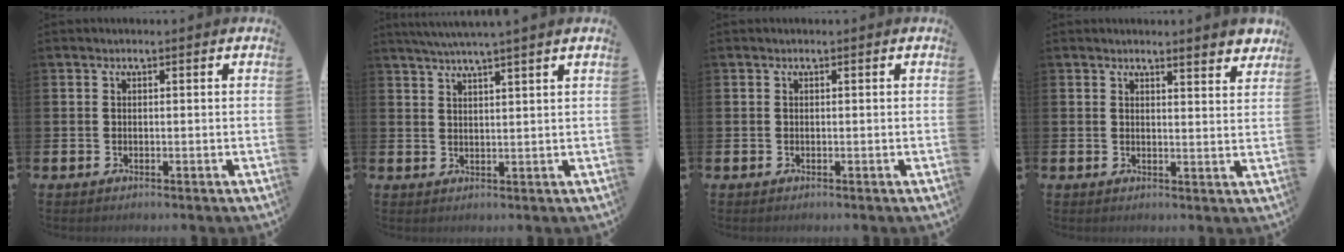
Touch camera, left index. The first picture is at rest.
{"total": 3.8, "force": [3.5, -1.1, 1.0], "torque": [-0.032, -0.009, 0.064]}
{"total": 0.0}
{"total": 3.3, "force": [3.2, 0.0, 0.5], "torque": [0.001, -0.026, 0.053]}